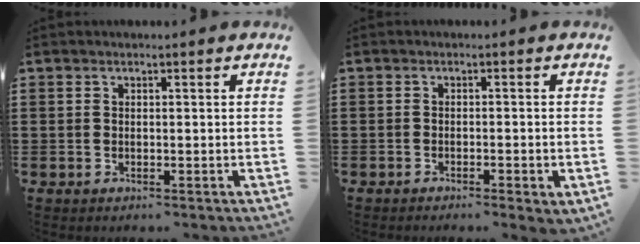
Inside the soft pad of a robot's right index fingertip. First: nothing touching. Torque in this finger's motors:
{"motor_torque": [1.04, -0.66, 0.12, 0.09]}